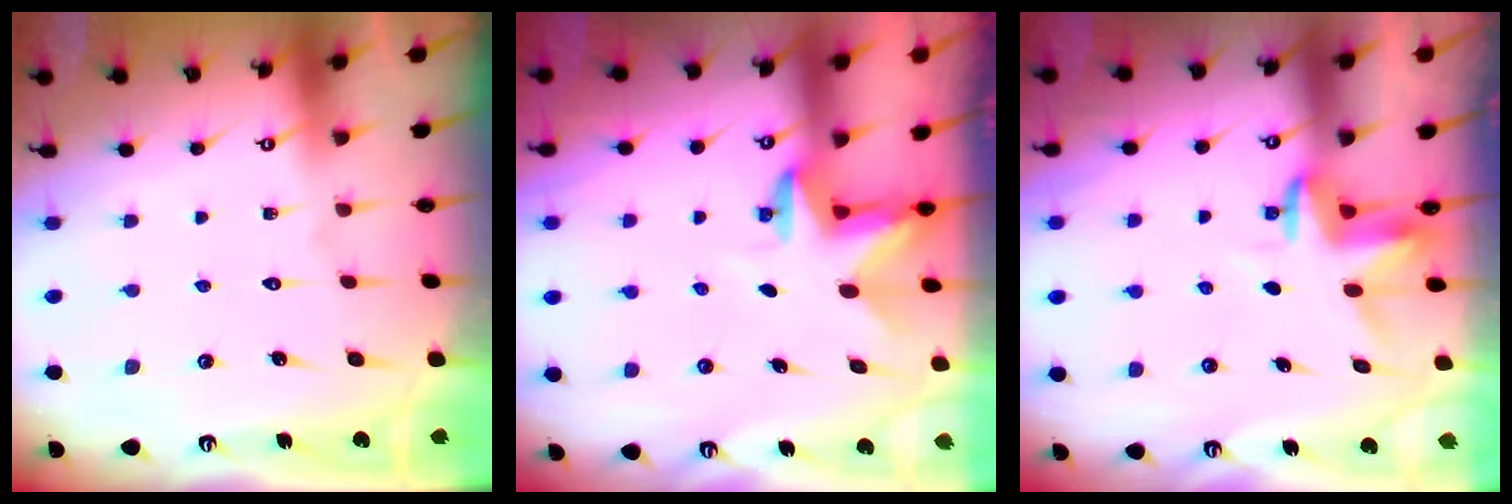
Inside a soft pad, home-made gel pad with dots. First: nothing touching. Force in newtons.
{"total": 3.1, "press": 3.1, "slide": 0.1}
{"total": 3.5, "press": 3.5, "slide": 0.2}